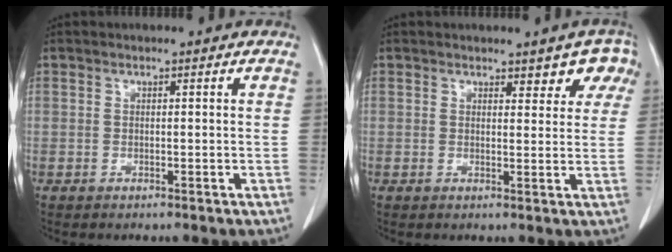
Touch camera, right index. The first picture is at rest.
{"total": 4.6, "force": [3.3, 2.4, 2.0], "torque": [0.000, 0.001, 0.031]}